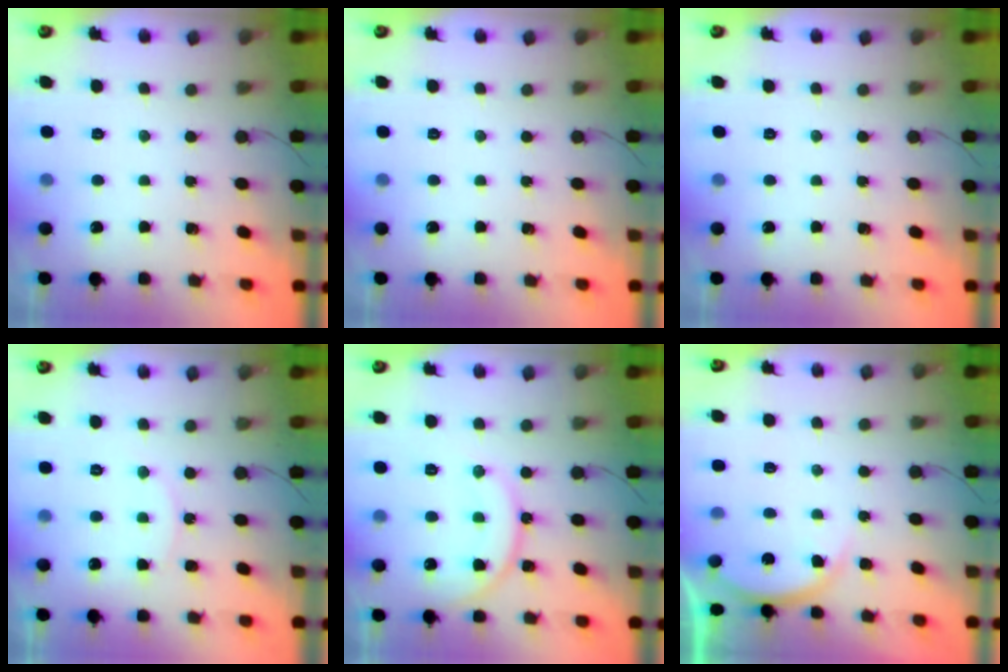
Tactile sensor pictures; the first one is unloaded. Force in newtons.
{"total": 0.0}
{"total": 0.0}
{"total": 6.4, "press": 6.4, "slide": 0.6}
{"total": 13.3, "press": 13.3, "slide": 1.3}
{"total": 5.3, "press": 5.2, "slide": 0.8}